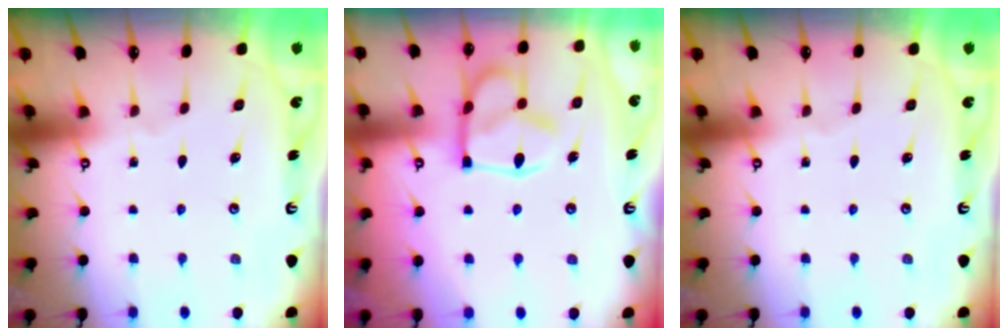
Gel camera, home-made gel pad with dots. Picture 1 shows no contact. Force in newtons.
{"total": 14.6, "press": 14.6, "slide": 0.9}
{"total": 0.0}